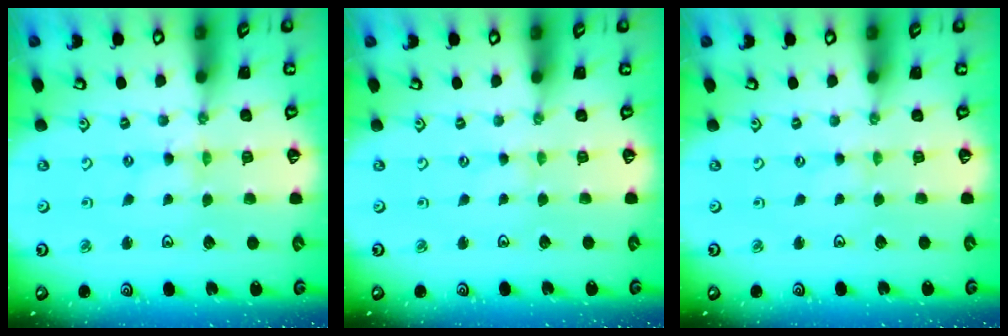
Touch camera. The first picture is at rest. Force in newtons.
{"total": 0.7, "press": 0.7, "slide": 0.1}
{"total": 0.7, "press": 0.7, "slide": 0.1}